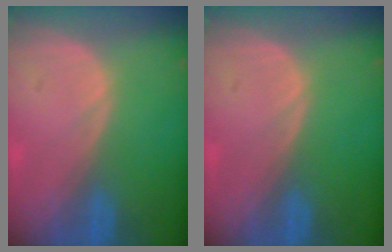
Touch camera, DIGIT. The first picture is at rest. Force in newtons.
{"total": 0.0}